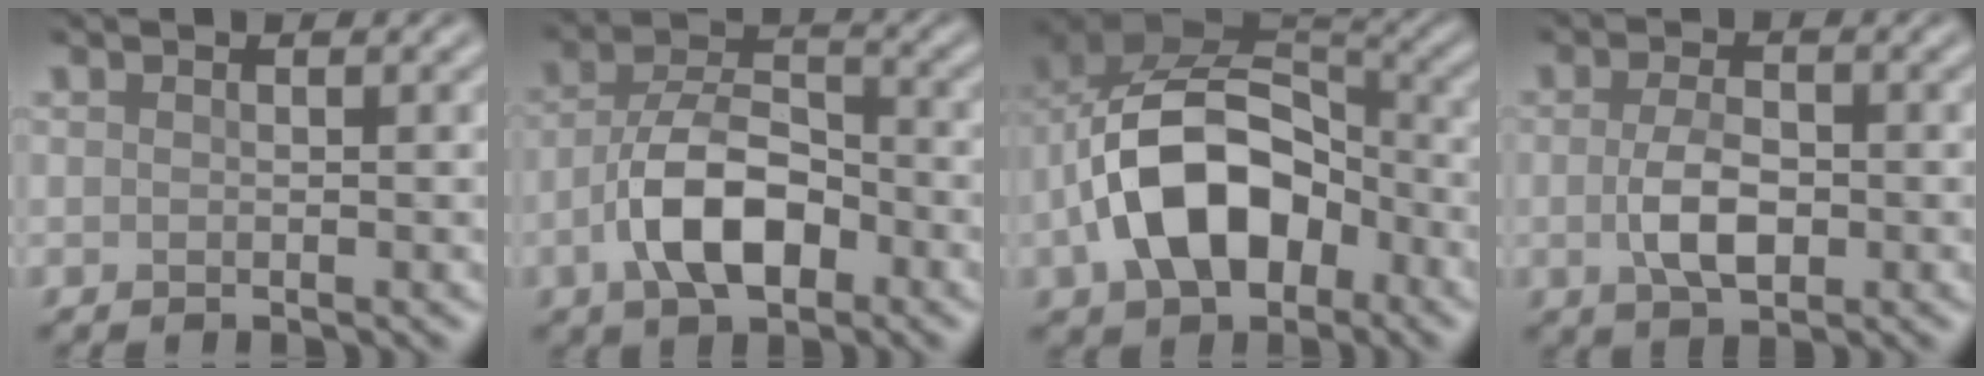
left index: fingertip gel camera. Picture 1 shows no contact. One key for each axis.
{"total": 7.1, "fx": -2.7, "fy": 3.7, "fz": 5.5, "tx": -0.098, "ty": 0.006, "tz": -0.055}
{"total": 11.9, "fx": -3.2, "fy": 7.5, "fz": 8.7, "tx": -0.168, "ty": 0.012, "tz": -0.066}
{"total": 3.8, "fx": -0.6, "fy": 2.0, "fz": 3.2, "tx": -0.068, "ty": -0.002, "tz": -0.011}